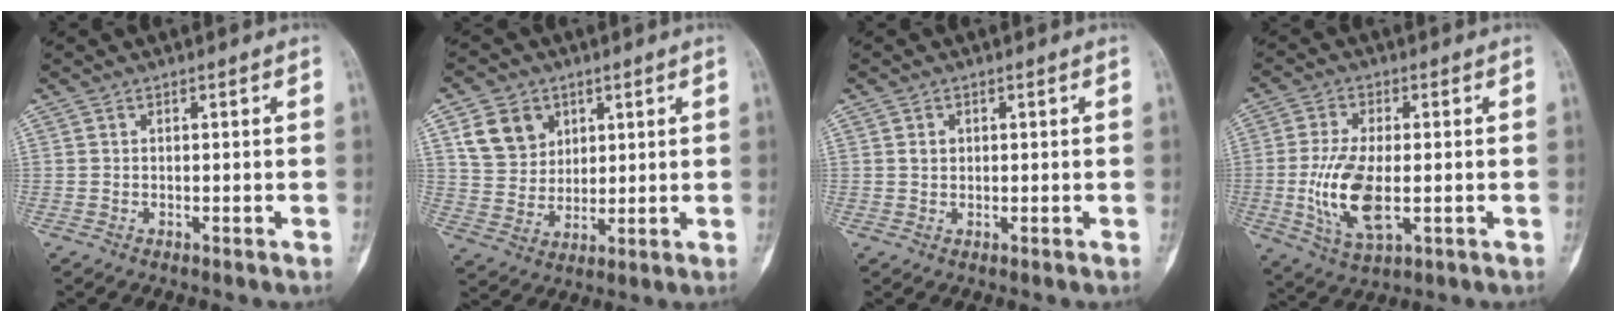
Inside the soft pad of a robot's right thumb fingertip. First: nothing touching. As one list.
[{"total": 9.5, "force": [4.2, 7.6, 3.9], "torque": [-0.047, -0.014, 0.086]}, {"total": 1.5, "force": [0.4, 1.2, 0.7], "torque": [-0.007, 0.000, 0.008]}, {"total": 11.6, "force": [-1.6, 5.3, 10.2], "torque": [-0.208, -0.009, -0.023]}]